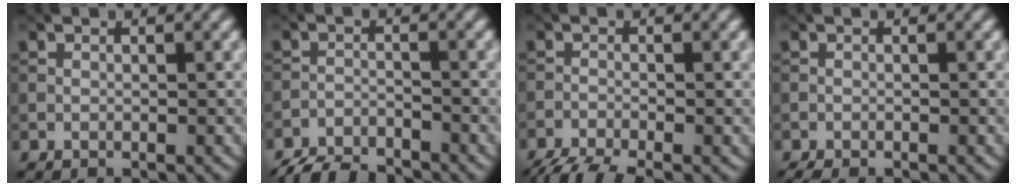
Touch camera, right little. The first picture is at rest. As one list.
[{"total": 4.9, "force": [-4.7, 0.8, 1.1], "torque": [-0.022, -0.012, -0.093]}, {"total": 4.9, "force": [-4.1, 0.8, 2.6], "torque": [-0.050, -0.026, -0.083]}, {"total": 1.3, "force": [-1.2, 0.2, 0.4], "torque": [-0.007, -0.003, -0.021]}]